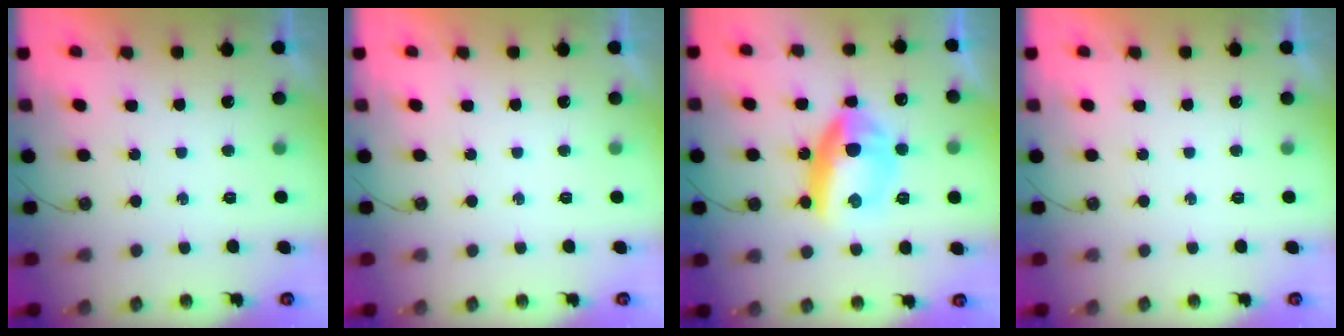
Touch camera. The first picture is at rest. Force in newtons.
{"total": 0.0}
{"total": 13.6, "press": 13.5, "slide": 0.6}
{"total": 0.0}